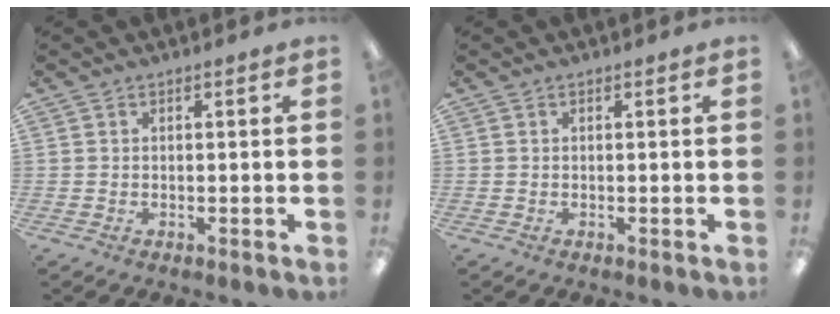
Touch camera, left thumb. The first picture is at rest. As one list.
[{"total": 0.0}]